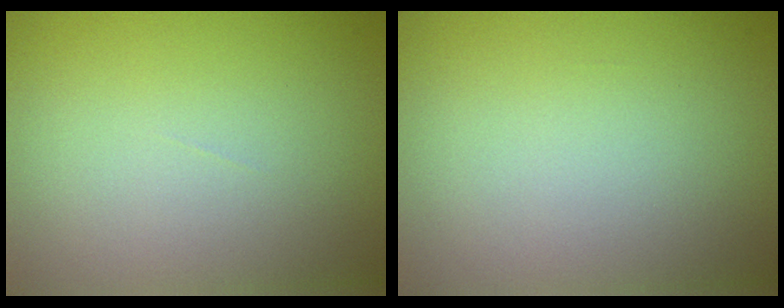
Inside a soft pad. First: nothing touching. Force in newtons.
{"total": 0.0}